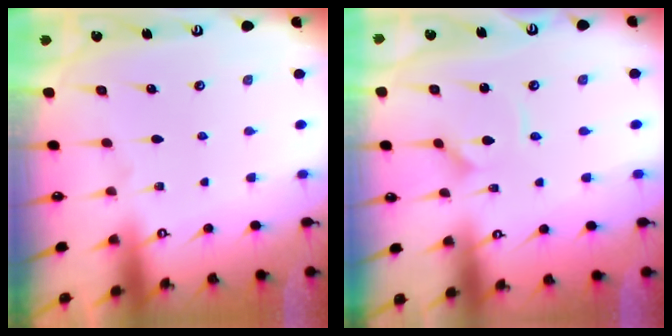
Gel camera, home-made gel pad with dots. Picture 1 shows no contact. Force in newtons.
{"total": 2.1, "press": 2.1, "slide": 0.2}